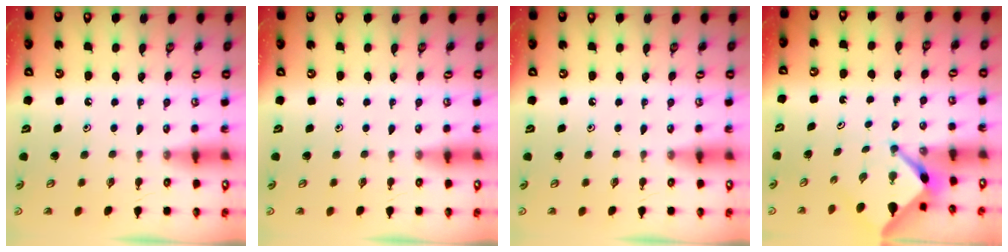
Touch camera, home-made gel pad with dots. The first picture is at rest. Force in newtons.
{"total": 0.0}
{"total": 0.0}
{"total": 3.4, "press": 3.4, "slide": 0.4}